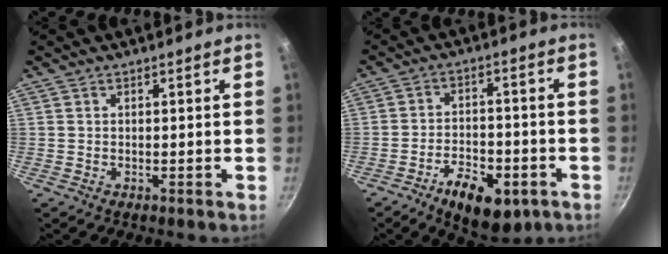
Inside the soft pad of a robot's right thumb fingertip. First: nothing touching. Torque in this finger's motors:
{"motor_torque": [-0.24, 0.47, 0.55, 0.17, 0.13]}